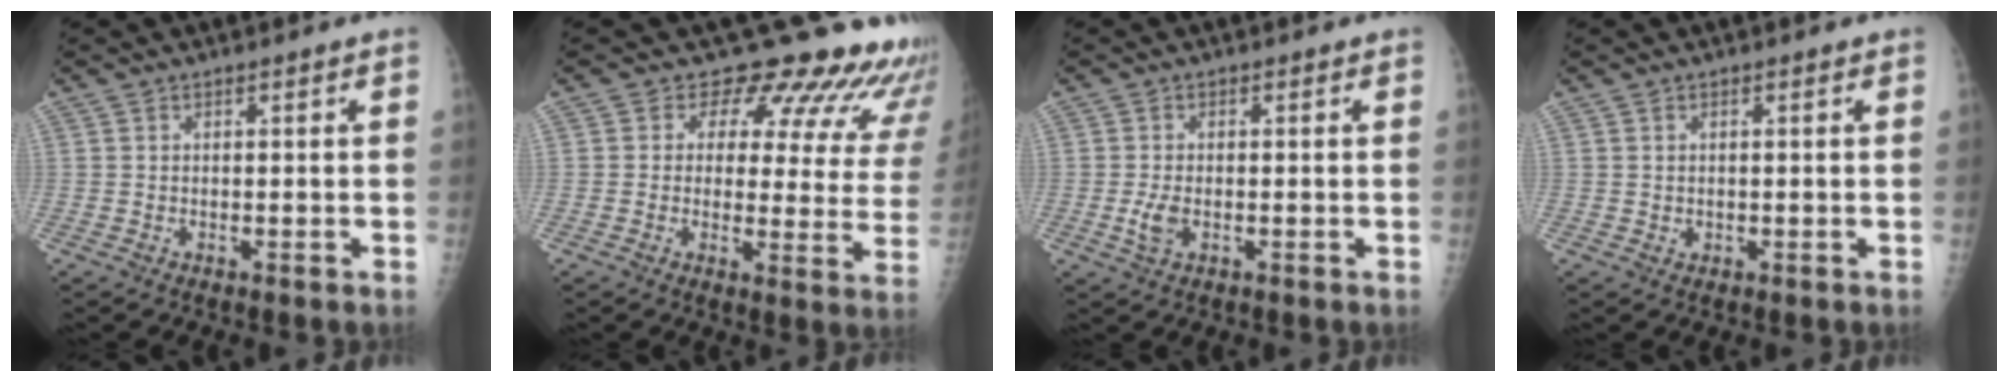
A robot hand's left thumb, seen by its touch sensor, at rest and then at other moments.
{"total": 17.3, "force": [15.2, 6.6, 5.0], "torque": [-0.002, -0.108, 0.150]}
{"total": 3.0, "force": [-0.6, 1.8, 2.4], "torque": [-0.051, -0.004, -0.011]}
{"total": 0.7, "force": [0.1, 0.7, 0.2], "torque": [0.000, 0.000, 0.003]}